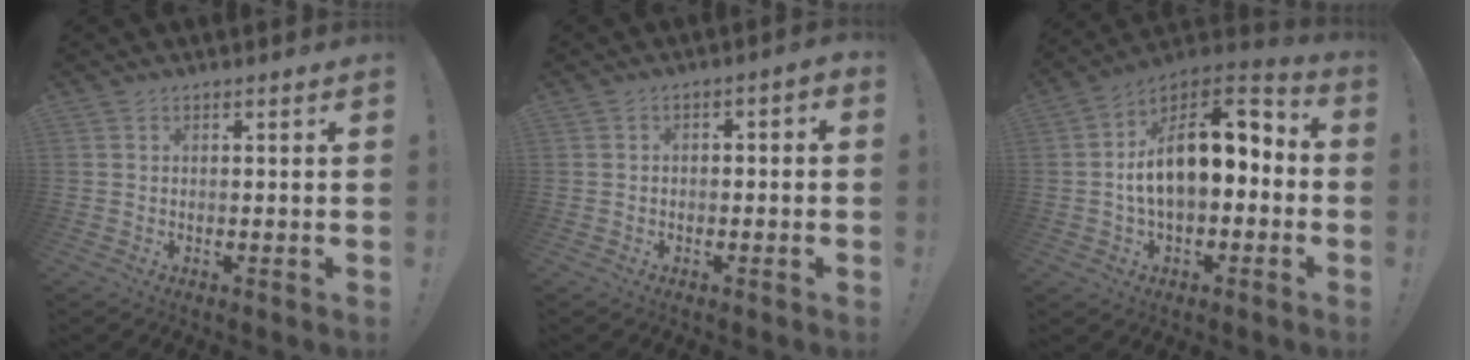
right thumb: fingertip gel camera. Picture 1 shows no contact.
{"total": 2.4, "force": [-1.8, 1.2, 1.2], "torque": [-0.016, 0.011, -0.031]}
{"total": 16.5, "force": [1.7, 9.1, 13.7], "torque": [-0.200, 0.000, 0.035]}